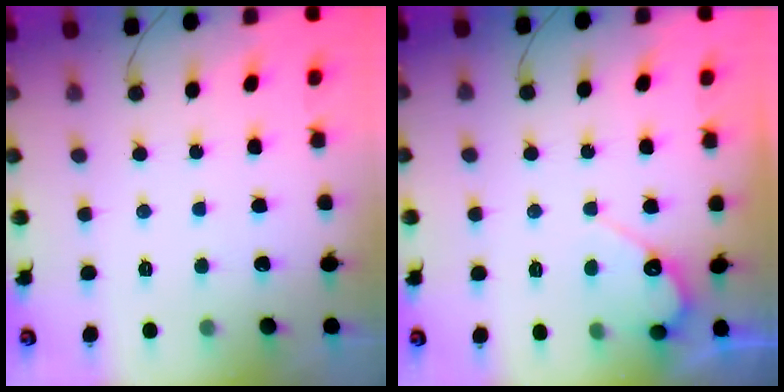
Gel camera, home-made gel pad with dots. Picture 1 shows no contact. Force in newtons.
{"total": 5.9, "press": 5.9, "slide": 0.3}